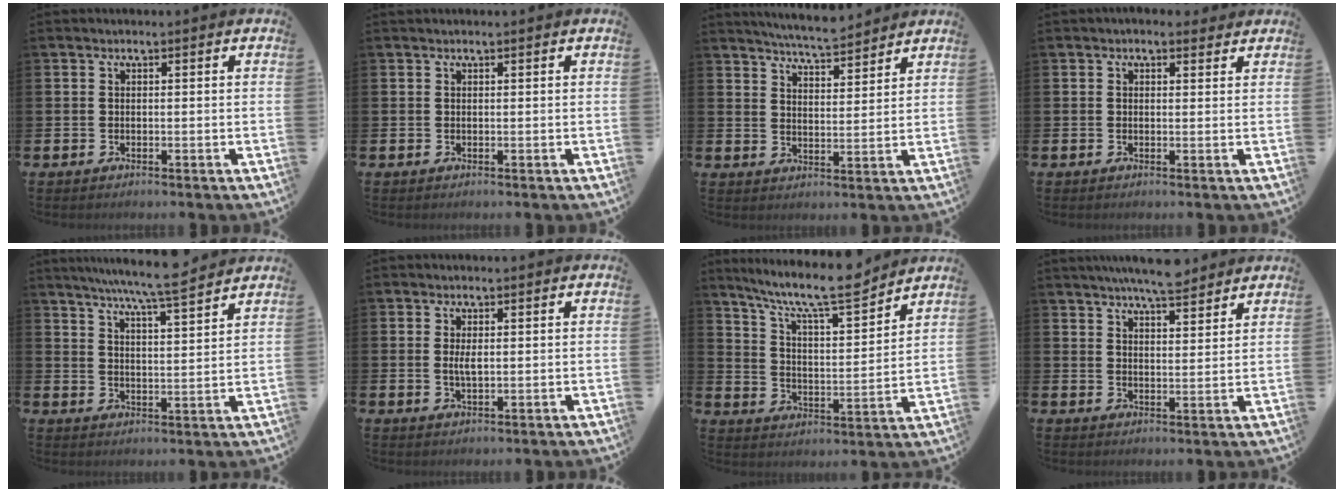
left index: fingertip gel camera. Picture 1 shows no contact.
{"total": 0.0}
{"total": 5.9, "force": [5.8, 0.2, 0.9], "torque": [-0.032, -0.032, 0.104]}
{"total": 1.6, "force": [1.4, 0.7, 0.2], "torque": [0.001, 0.001, 0.024]}
{"total": 7.5, "force": [7.1, -0.2, 2.4], "torque": [-0.056, -0.043, 0.123]}
{"total": 2.2, "force": [0.3, 0.8, 2.0], "torque": [-0.038, 0.002, 0.003]}
{"total": 10.7, "force": [9.5, 1.5, 4.8], "torque": [-0.114, -0.064, 0.161]}
{"total": 6.4, "force": [6.1, 0.6, 1.8], "torque": [-0.040, -0.024, 0.110]}